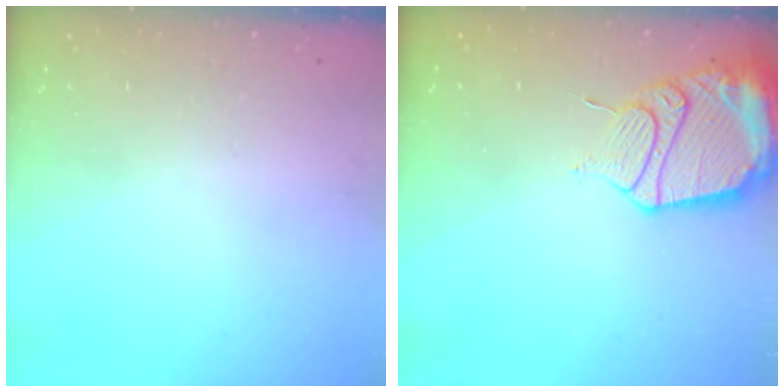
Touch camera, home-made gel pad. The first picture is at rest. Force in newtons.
{"total": 15.2, "press": 15.1, "slide": 1.8}